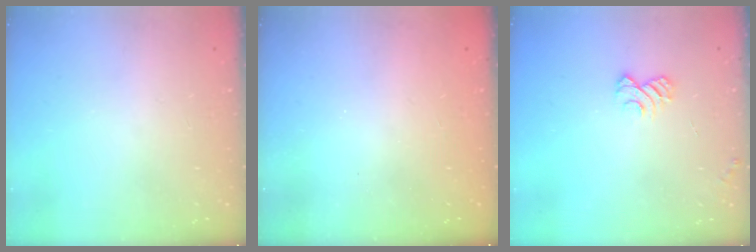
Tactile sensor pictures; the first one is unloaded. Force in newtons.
{"total": 2.5, "press": 2.4, "slide": 0.8}
{"total": 5.2, "press": 5.1, "slide": 0.5}